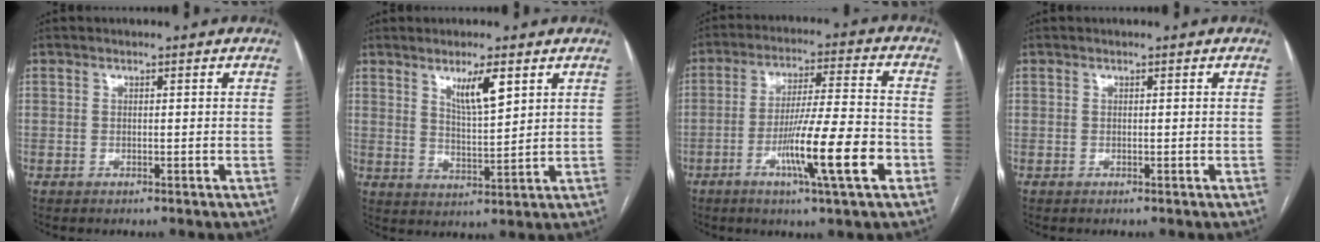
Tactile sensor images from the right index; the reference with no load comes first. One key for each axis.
{"total": 5.9, "fx": 3.3, "fy": 0.8, "fz": 4.9, "tx": -0.086, "ty": -0.008, "tz": 0.062}
{"total": 12.6, "fx": -4.8, "fy": -0.1, "fz": 11.7, "tx": -0.197, "ty": -0.009, "tz": -0.082}
{"total": 0.0}